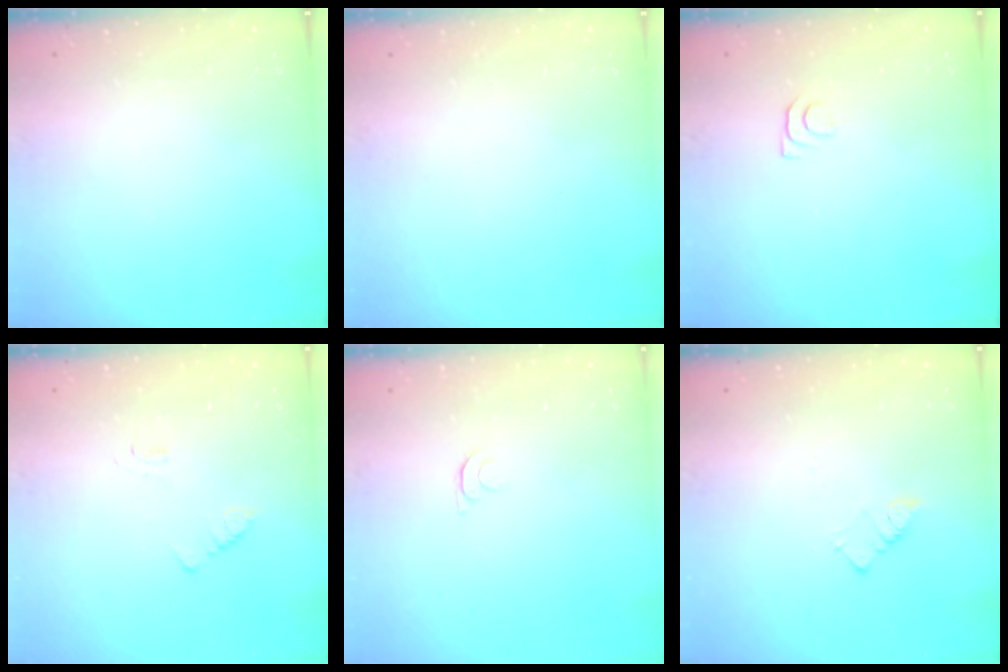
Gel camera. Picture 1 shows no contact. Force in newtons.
{"total": 1.7, "press": 1.6, "slide": 0.1}
{"total": 4.3, "press": 4.3, "slide": 0.6}
{"total": 1.9, "press": 1.9, "slide": 0.3}
{"total": 4.3, "press": 4.3, "slide": 0.7}
{"total": 3.2, "press": 3.2, "slide": 0.3}